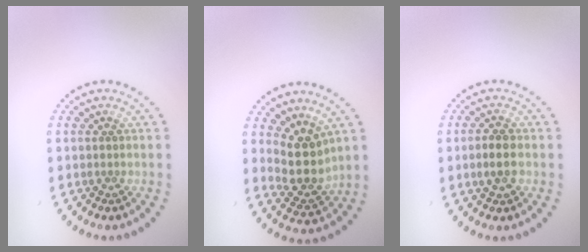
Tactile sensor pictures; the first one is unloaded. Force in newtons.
{"total": 3.8, "press": 3.1, "slide": 2.2}
{"total": 2.3, "press": 2.2, "slide": 0.3}